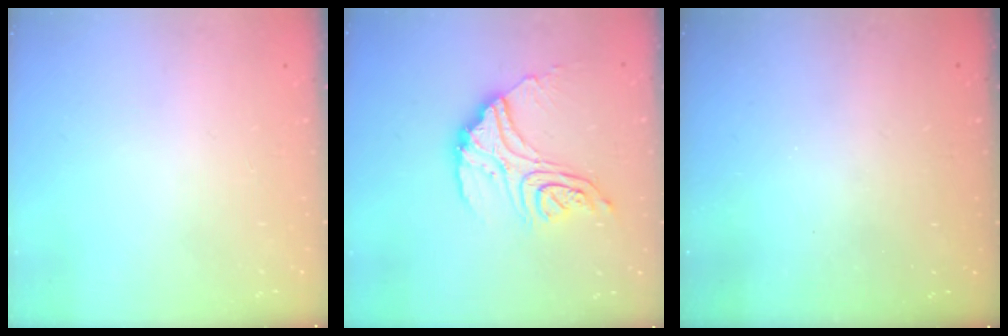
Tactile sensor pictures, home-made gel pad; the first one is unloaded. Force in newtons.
{"total": 17.2, "press": 17.1, "slide": 1.4}
{"total": 3.2, "press": 3.1, "slide": 0.8}